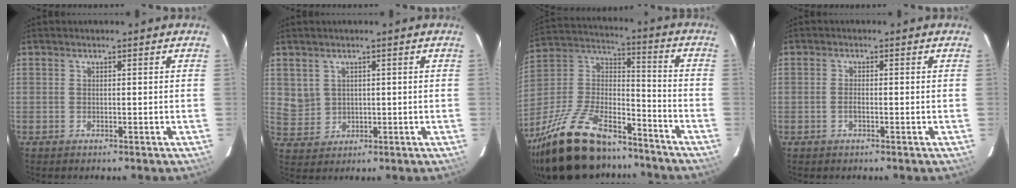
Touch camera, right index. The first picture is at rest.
{"total": 4.1, "force": [1.5, 3.7, 0.9], "torque": [-0.014, 0.007, 0.043]}
{"total": 28.1, "force": [-20.8, 11.2, 15.2], "torque": [-0.317, 0.003, -0.338]}
{"total": 1.4, "force": [-0.5, 0.6, 1.2], "torque": [-0.025, 0.002, -0.010]}